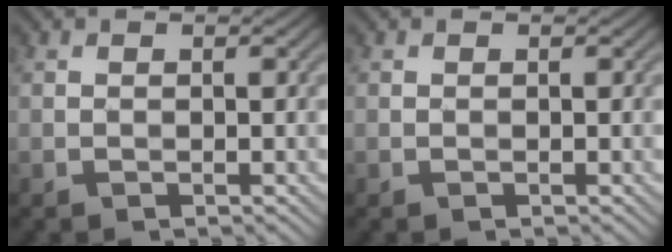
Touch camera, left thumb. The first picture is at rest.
{"total": 0.0}